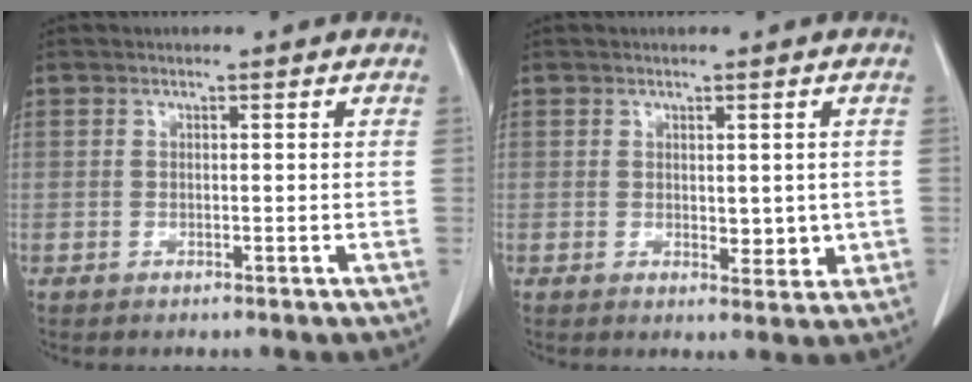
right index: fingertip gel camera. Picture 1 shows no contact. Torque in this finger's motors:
{"motor_torque": [-0.07, 0.13, 0.01, 0.01]}